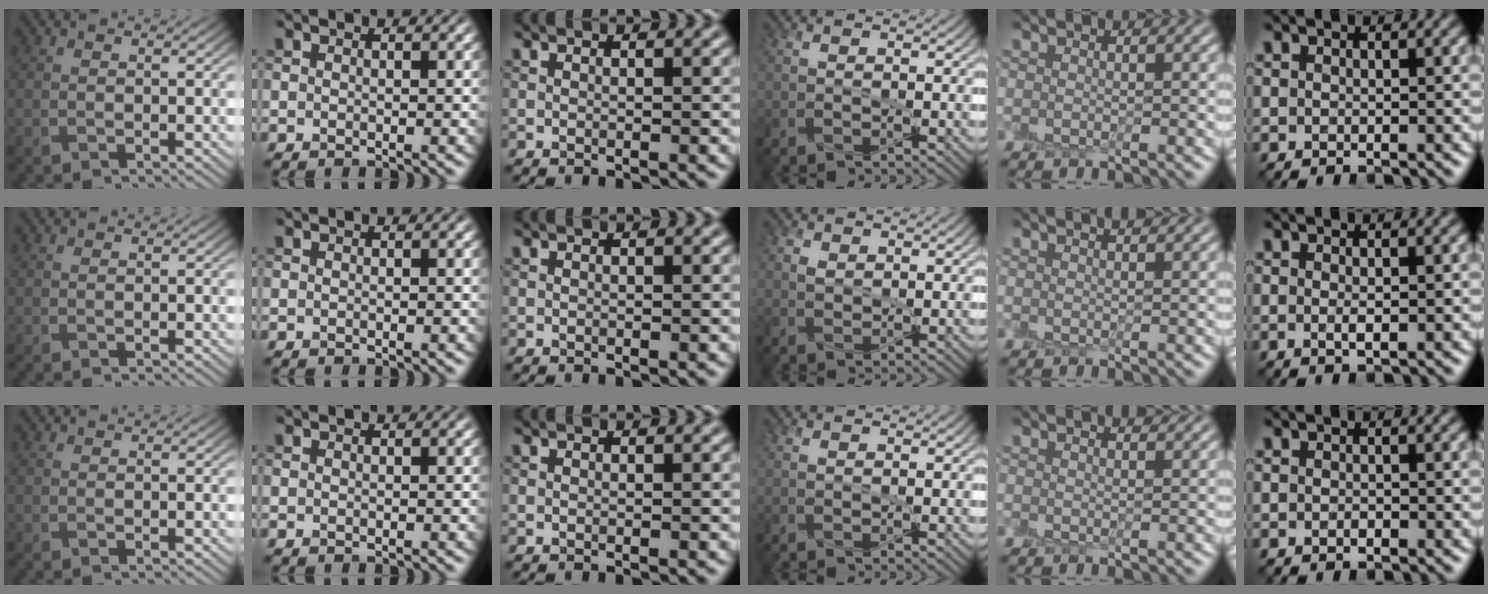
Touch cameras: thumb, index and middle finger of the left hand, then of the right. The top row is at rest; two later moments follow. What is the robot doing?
{"motion": "peel", "object": "sticky note"}